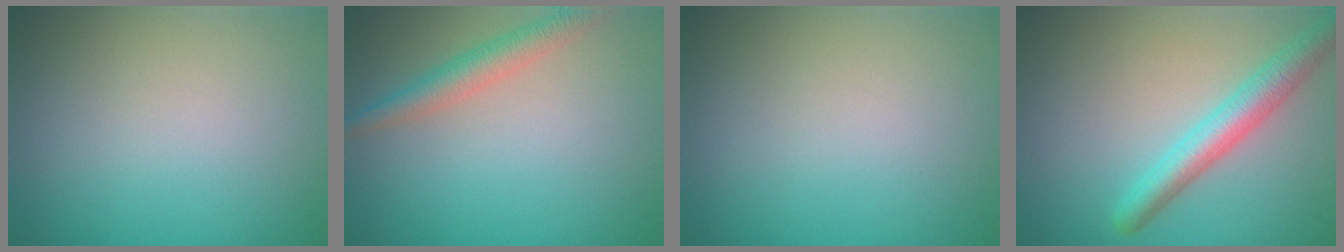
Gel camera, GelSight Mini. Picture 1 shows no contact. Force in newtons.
{"total": 2.9, "press": 2.9, "slide": 0.1}
{"total": 0.0}
{"total": 4.0, "press": 4.0, "slide": 0.2}